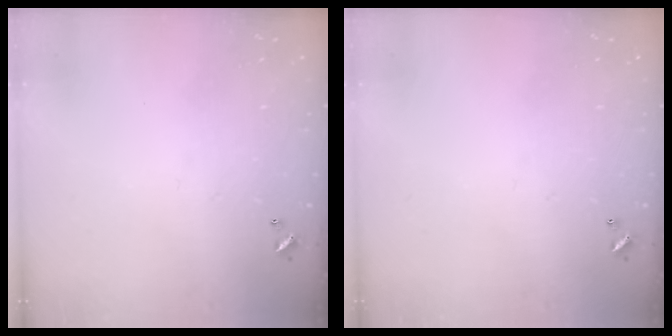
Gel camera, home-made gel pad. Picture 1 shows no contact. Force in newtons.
{"total": 0.0}